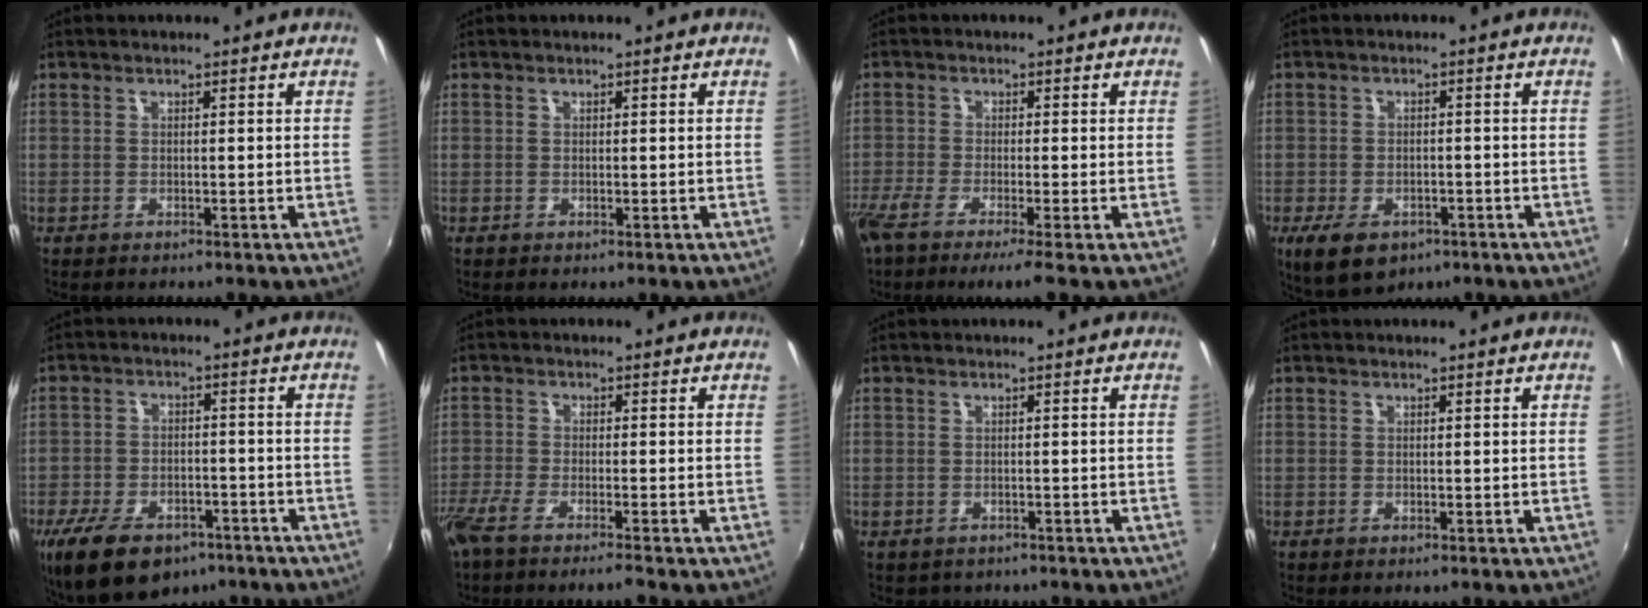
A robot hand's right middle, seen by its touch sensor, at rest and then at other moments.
{"total": 0.0}
{"total": 6.1, "force": [-4.6, -0.5, 4.0], "torque": [-0.091, -0.030, -0.089]}
{"total": 8.4, "force": [-4.7, 4.7, 5.1], "torque": [-0.108, -0.026, -0.076]}
{"total": 15.1, "force": [-9.8, 8.0, 8.2], "torque": [-0.187, -0.021, -0.159]}
{"total": 5.9, "force": [-4.7, -0.1, 3.6], "torque": [-0.086, -0.024, -0.091]}
{"total": 1.4, "force": [-0.9, 1.0, 0.2], "torque": [-0.009, -0.004, -0.010]}
{"total": 0.0}